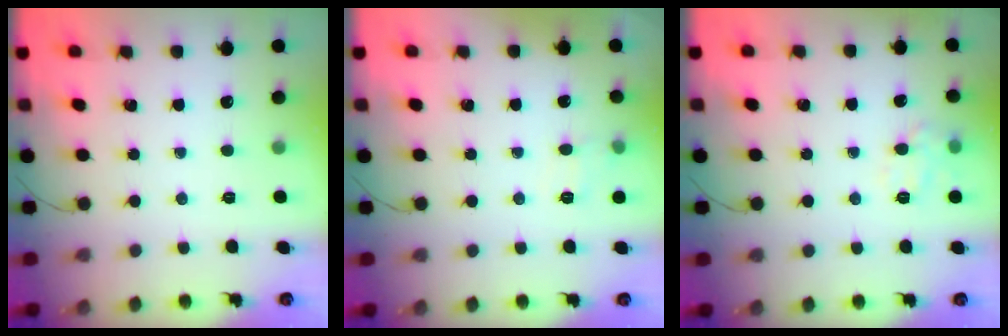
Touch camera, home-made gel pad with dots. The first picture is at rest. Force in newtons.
{"total": 5.0, "press": 4.7, "slide": 1.8}
{"total": 8.6, "press": 8.6, "slide": 1.0}